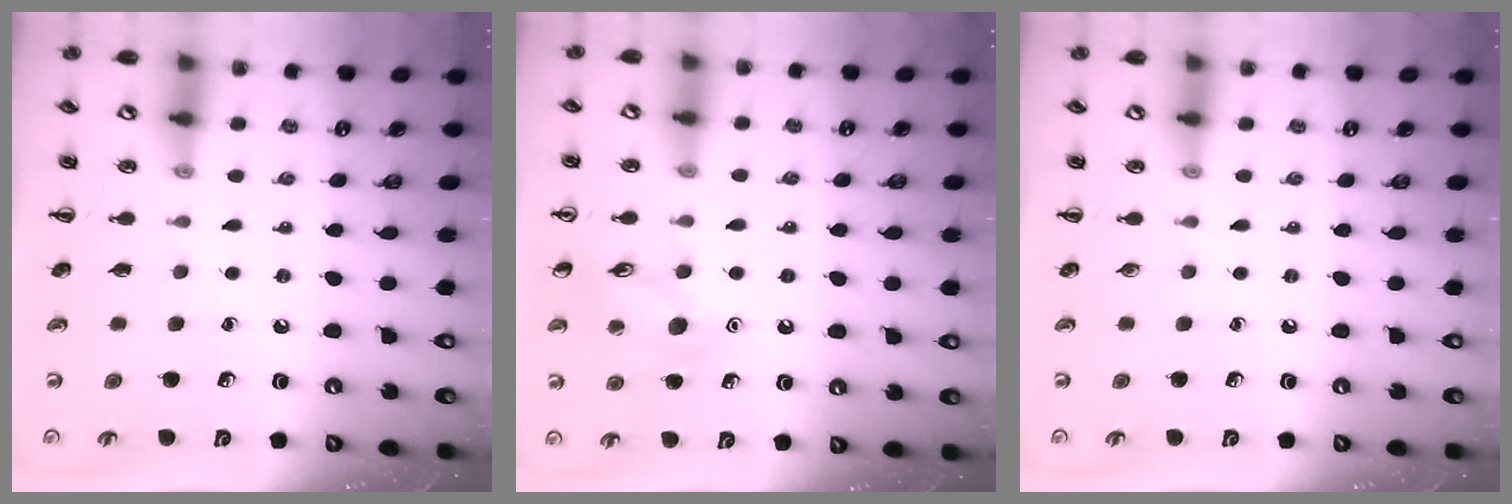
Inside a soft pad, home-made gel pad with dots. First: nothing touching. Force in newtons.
{"total": 11.1, "press": 11.1, "slide": 1.0}
{"total": 0.0}